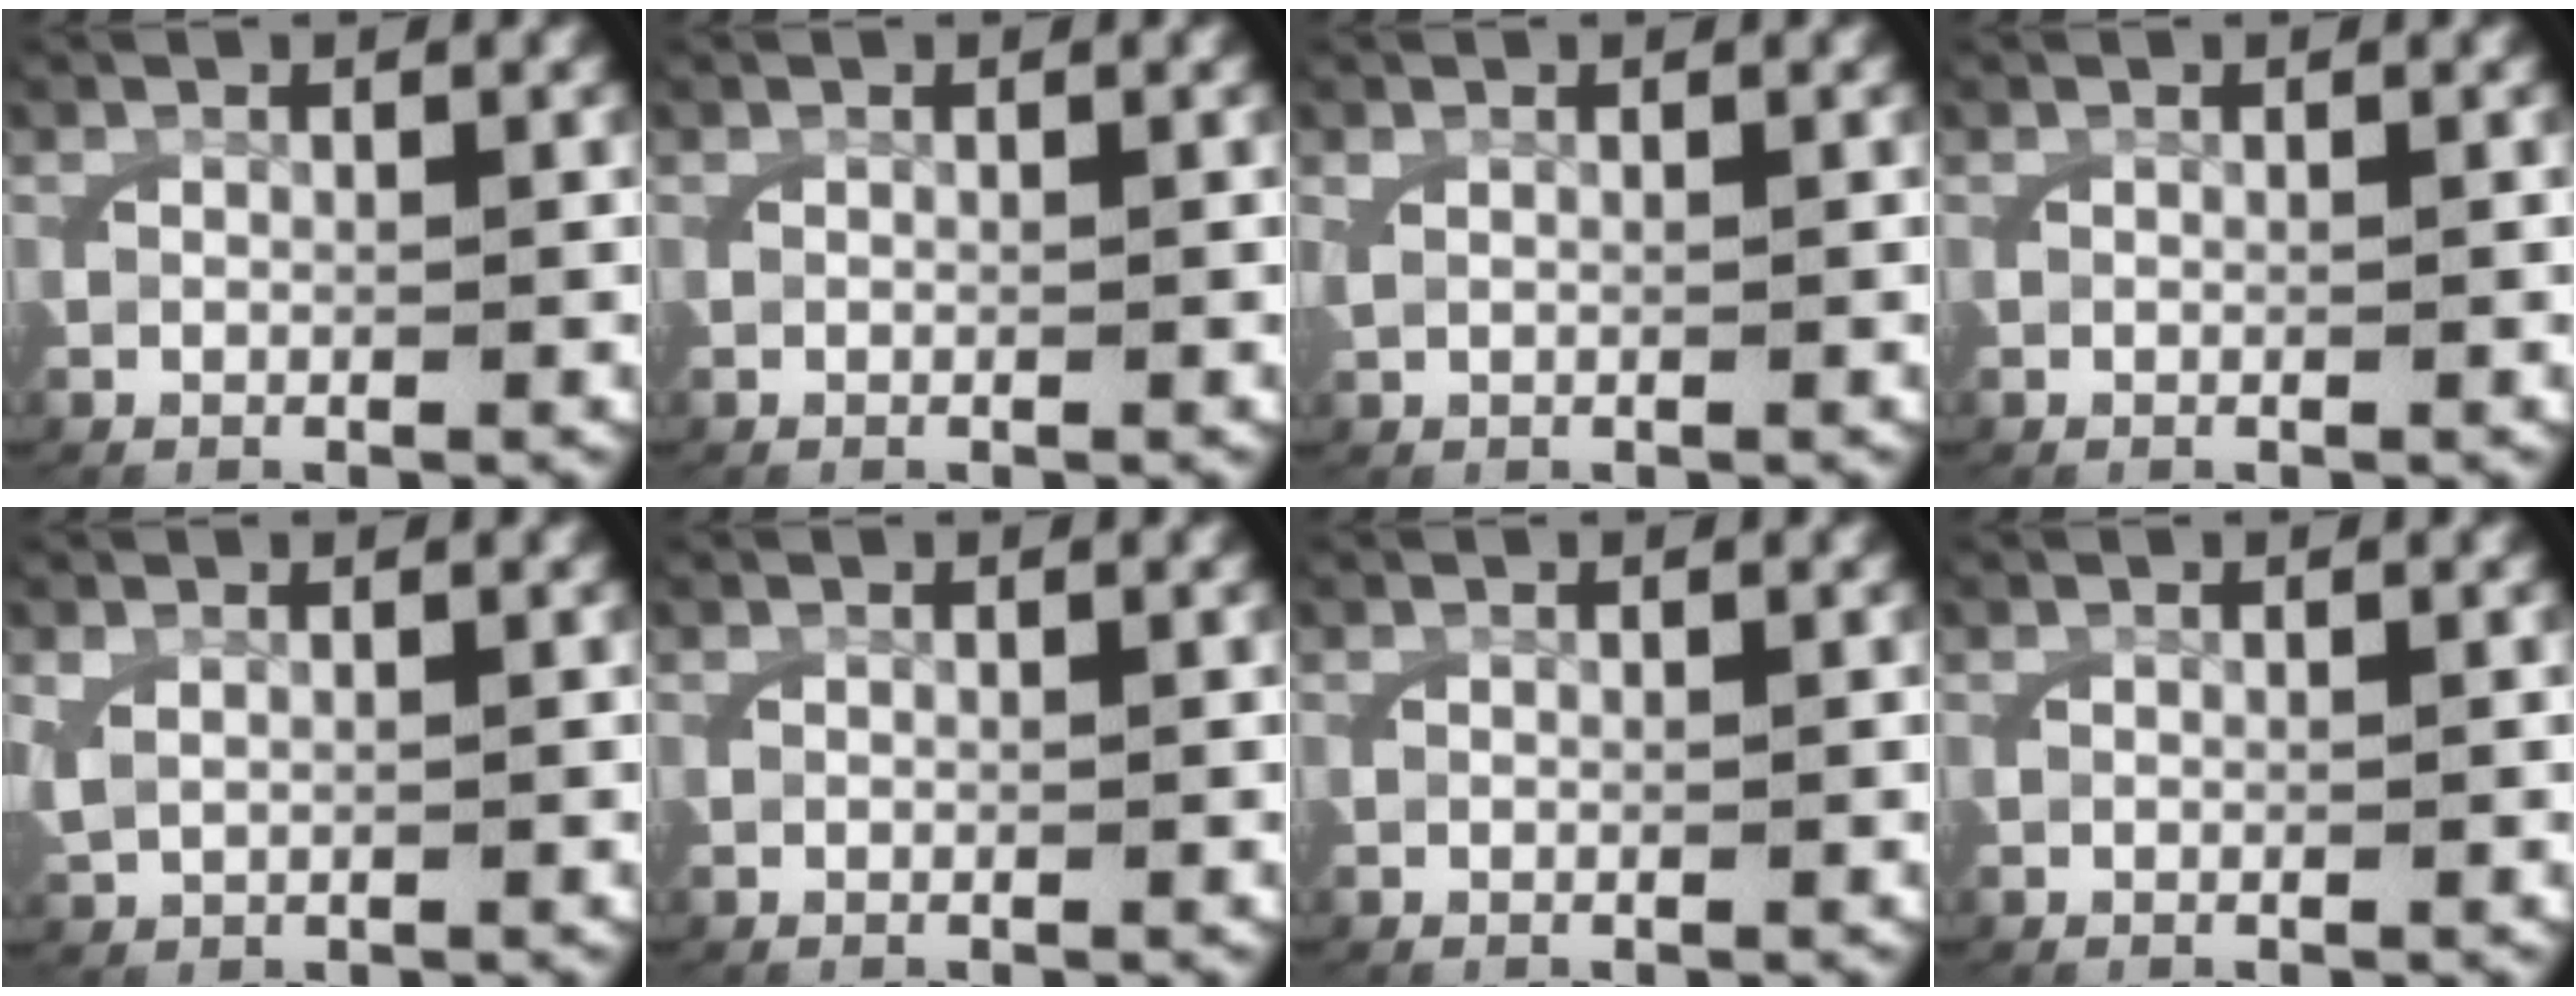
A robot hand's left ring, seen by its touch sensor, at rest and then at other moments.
{"total": 0.0}
{"total": 0.6, "force": [0.5, 0.0, 0.4], "torque": [-0.014, 0.000, 0.014]}
{"total": 0.0}
{"total": 1.4, "force": [0.6, 0.8, 0.9], "torque": [-0.030, -0.002, 0.021]}
{"total": 0.0}
{"total": 0.0}
{"total": 0.0}